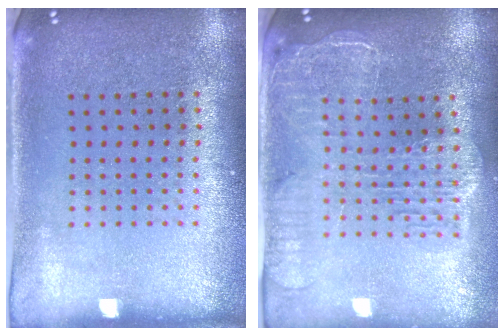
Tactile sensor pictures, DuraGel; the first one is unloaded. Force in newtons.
{"total": 2.3, "press": 2.0, "slide": 1.1}